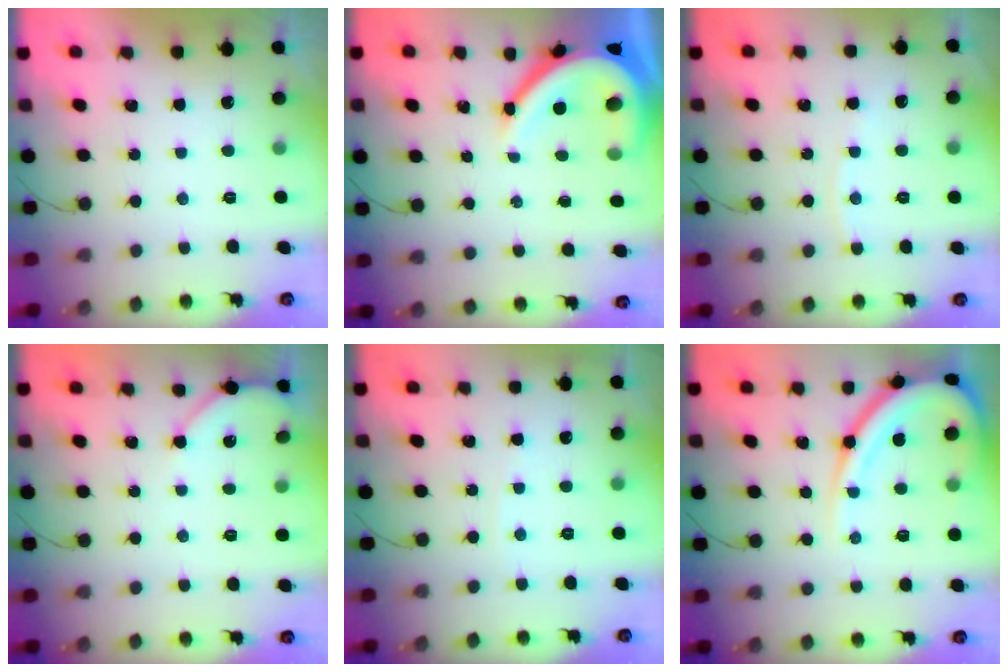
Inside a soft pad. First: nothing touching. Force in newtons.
{"total": 14.8, "press": 14.8, "slide": 1.6}
{"total": 3.2, "press": 3.1, "slide": 0.4}
{"total": 5.0, "press": 4.9, "slide": 0.7}
{"total": 2.3, "press": 2.3, "slide": 0.3}
{"total": 13.8, "press": 13.7, "slide": 1.2}